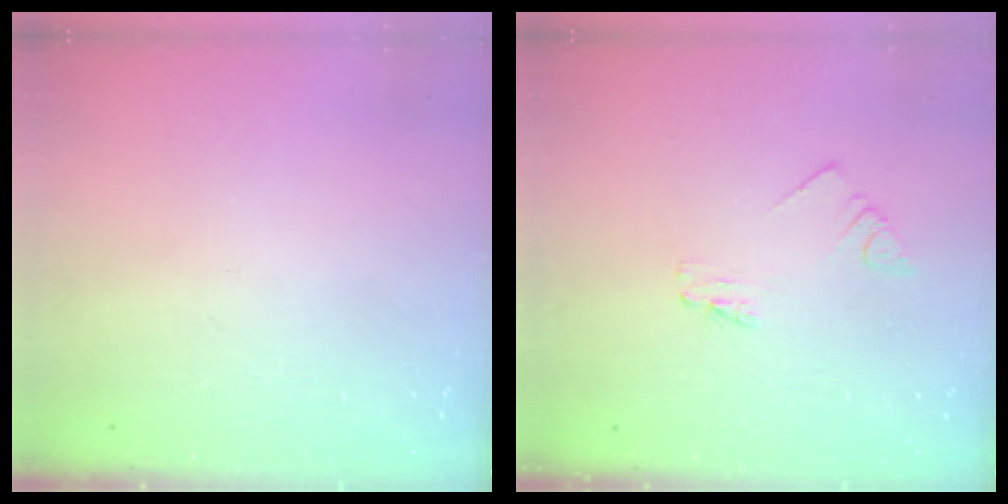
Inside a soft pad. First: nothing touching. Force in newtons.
{"total": 1.1, "press": 1.1, "slide": 0.0}